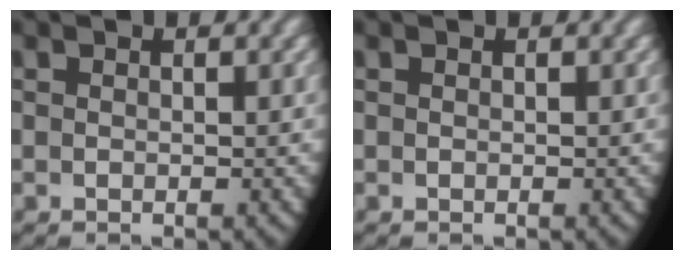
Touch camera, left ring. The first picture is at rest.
{"total": 0.0}